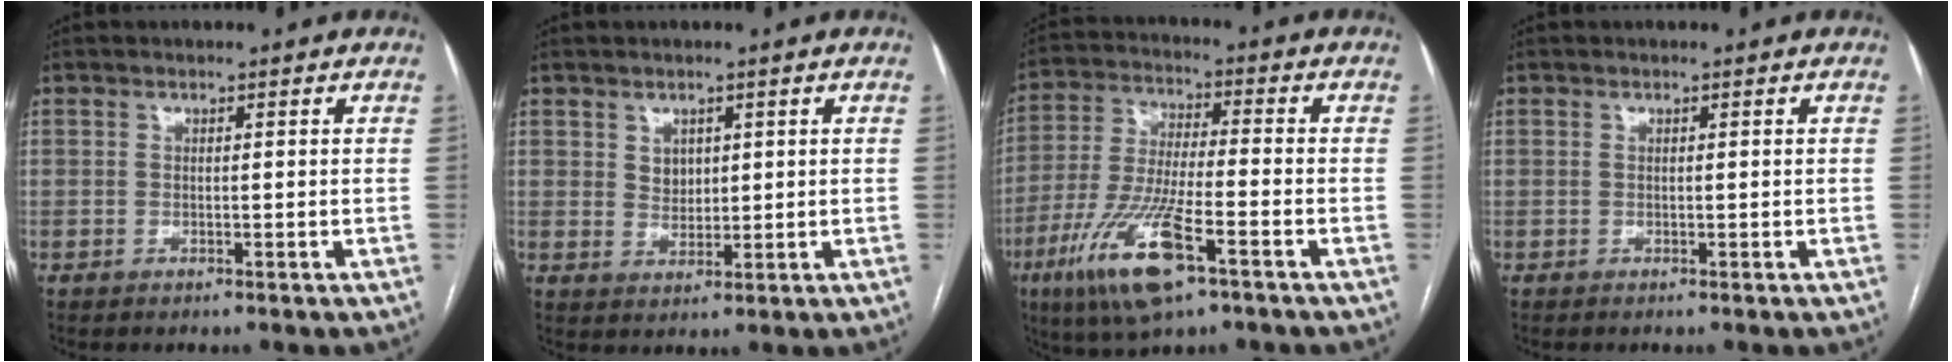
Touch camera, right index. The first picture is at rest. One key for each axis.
{"total": 2.8, "fx": 1.2, "fy": 2.1, "fz": 1.4, "tx": -0.025, "ty": -0.001, "tz": 0.028}
{"total": 14.2, "fx": -7.1, "fy": 2.5, "fz": 12.0, "tx": -0.249, "ty": -0.025, "tz": -0.127}
{"total": 0.0}